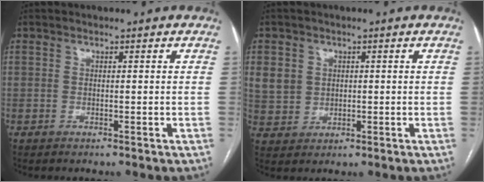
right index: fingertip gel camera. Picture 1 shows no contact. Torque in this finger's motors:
{"motor_torque": [-0.01, 0.09, 0.03, 0.03]}